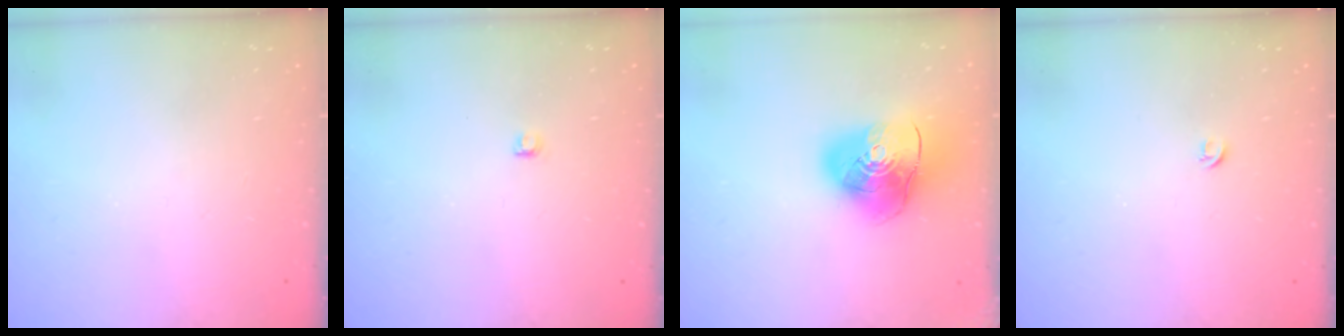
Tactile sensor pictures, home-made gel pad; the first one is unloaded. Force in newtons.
{"total": 2.8, "press": 2.7, "slide": 0.3}
{"total": 15.1, "press": 14.9, "slide": 2.2}
{"total": 3.4, "press": 3.4, "slide": 0.5}